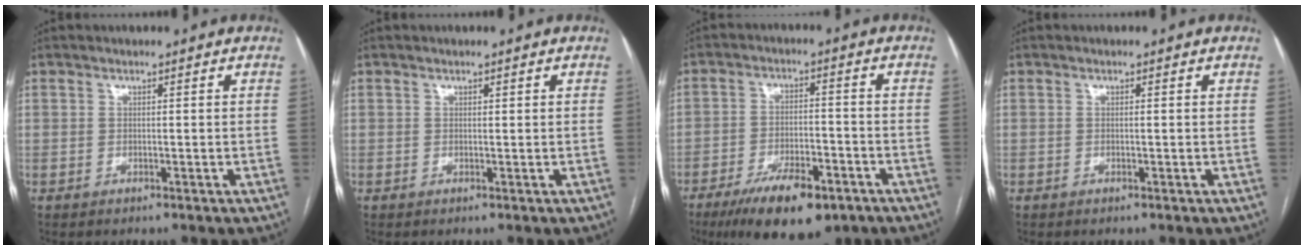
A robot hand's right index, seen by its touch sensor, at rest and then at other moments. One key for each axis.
{"total": 0.0}
{"total": 12.3, "fx": -7.9, "fy": 4.1, "fz": 8.5, "tx": -0.141, "ty": -0.010, "tz": -0.126}
{"total": 0.0}